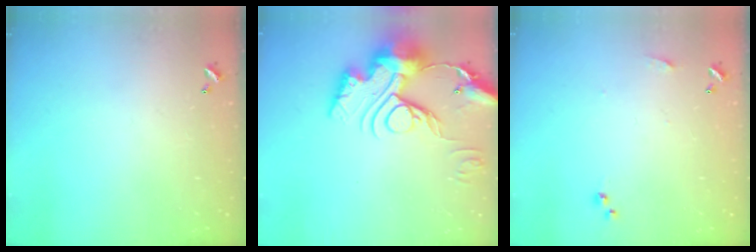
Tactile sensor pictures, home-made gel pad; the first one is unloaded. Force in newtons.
{"total": 18.7, "press": 18.6, "slide": 1.7}
{"total": 5.1, "press": 5.0, "slide": 0.7}